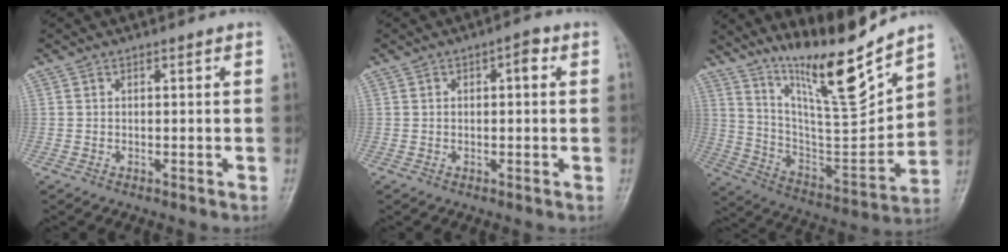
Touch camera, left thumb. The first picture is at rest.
{"total": 2.6, "force": [0.6, 1.3, 2.2], "torque": [-0.024, 0.011, 0.002]}
{"total": 17.6, "force": [13.9, 1.7, 10.7], "torque": [-0.151, -0.098, 0.256]}